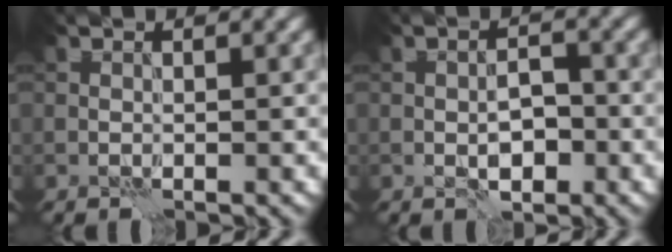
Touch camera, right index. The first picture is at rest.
{"total": 3.1, "force": [-1.0, 1.6, 2.4], "torque": [-0.037, 0.003, -0.018]}